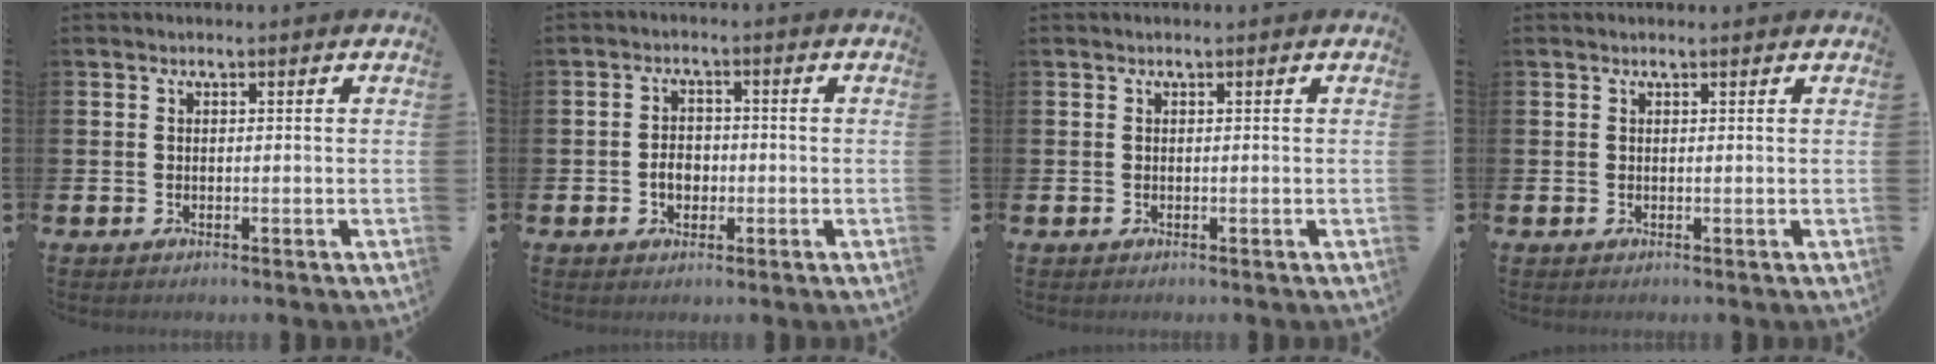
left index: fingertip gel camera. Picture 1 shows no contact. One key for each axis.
{"total": 3.0, "fx": -0.8, "fy": 2.3, "fz": 1.8, "tx": -0.023, "ty": 0.000, "tz": -0.020}
{"total": 0.0}
{"total": 0.0}